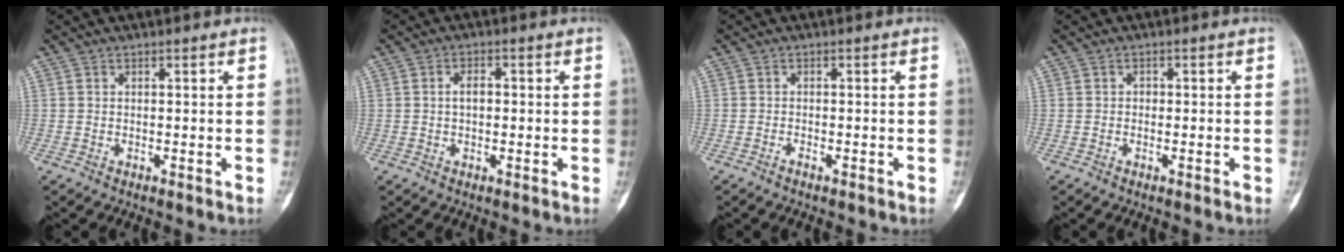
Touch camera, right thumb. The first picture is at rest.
{"total": 2.7, "force": [0.1, 1.5, 2.2], "torque": [-0.037, 0.008, -0.001]}
{"total": 0.9, "force": [-0.7, 0.3, 0.5], "torque": [-0.013, 0.002, -0.011]}
{"total": 0.9, "force": [-0.2, 0.7, 0.6], "torque": [-0.003, 0.003, -0.008]}